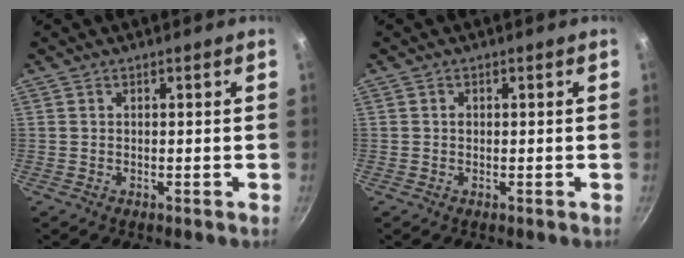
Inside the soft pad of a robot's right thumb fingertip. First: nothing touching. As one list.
[{"total": 0.7, "force": [0.1, 0.6, 0.3], "torque": [-0.004, 0.003, 0.001]}]